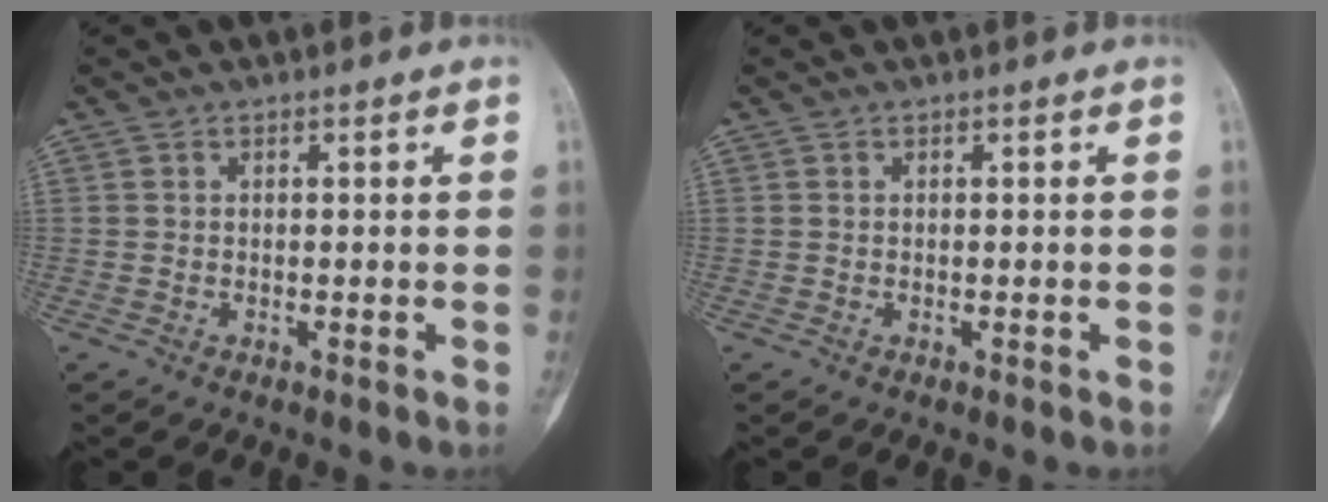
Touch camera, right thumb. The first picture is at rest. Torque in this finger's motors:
{"motor_torque": [0.01, 0.01, 0.02, -0.02, 0.00]}